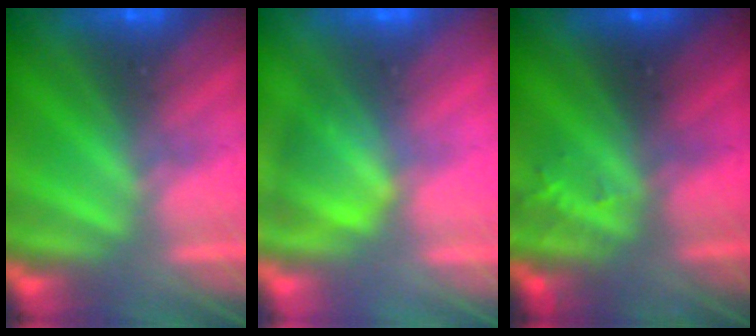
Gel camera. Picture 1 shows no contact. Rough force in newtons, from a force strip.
{"total": 2.6}
{"total": 2.9}